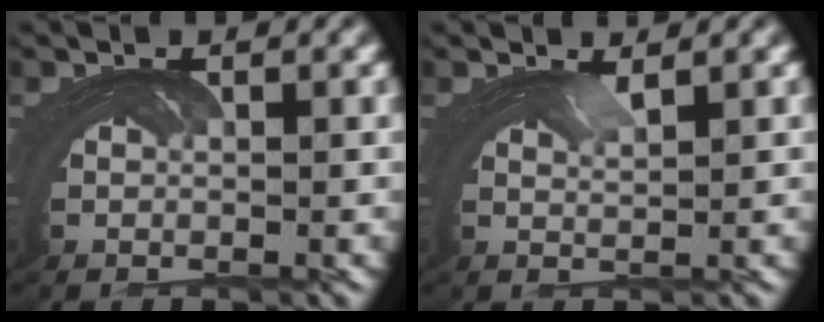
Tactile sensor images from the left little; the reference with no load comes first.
{"total": 2.7, "force": [1.5, -1.9, -1.3], "torque": [0.026, 0.010, 0.018]}